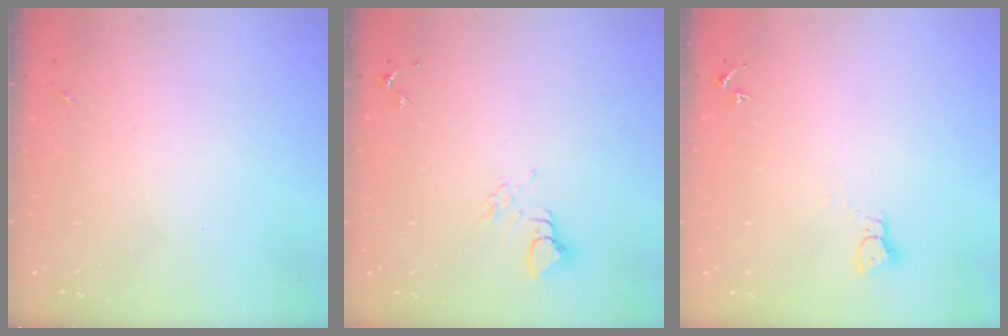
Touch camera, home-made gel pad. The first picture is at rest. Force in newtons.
{"total": 5.0, "press": 4.9, "slide": 0.5}
{"total": 2.3, "press": 2.3, "slide": 0.2}